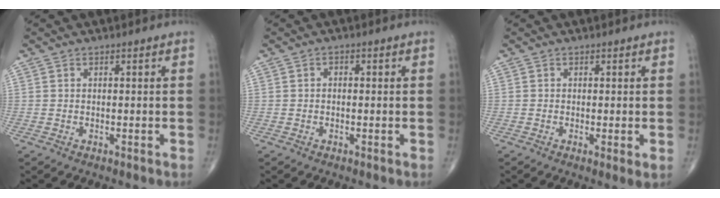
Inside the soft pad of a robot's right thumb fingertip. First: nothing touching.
{"total": 1.1, "force": [0.1, 0.7, 0.8], "torque": [-0.011, 0.003, -0.002]}
{"total": 1.9, "force": [-0.2, 0.3, 1.8], "torque": [-0.039, -0.009, -0.008]}